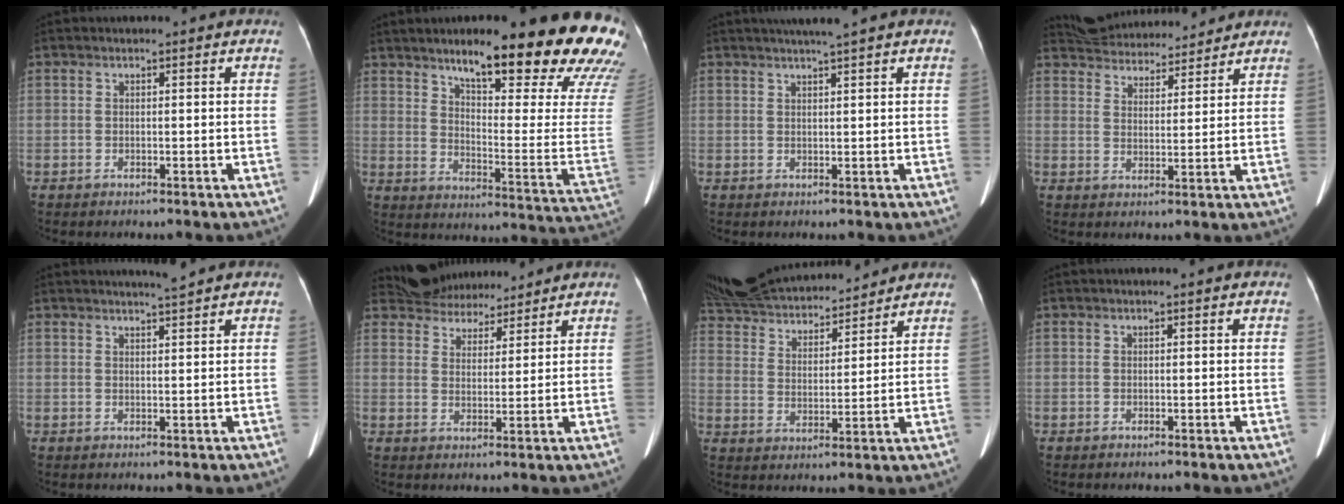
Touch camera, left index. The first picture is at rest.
{"total": 25.5, "force": [19.2, 3.7, 16.3], "torque": [-0.193, -0.051, 0.238]}
{"total": 3.7, "force": [2.9, -0.7, 2.2], "torque": [-0.028, 0.014, 0.049]}
{"total": 12.9, "force": [12.1, 3.7, 2.4], "torque": [-0.038, 0.025, 0.181]}
{"total": 2.2, "force": [2.0, -0.7, 0.7], "torque": [-0.010, -0.004, 0.034]}
{"total": 8.1, "force": [7.5, 3.2, 0.5], "torque": [0.001, 0.019, 0.115]}
{"total": 20.4, "force": [18.7, 4.6, 6.8], "torque": [-0.146, 0.034, 0.306]}
{"total": 0.0}